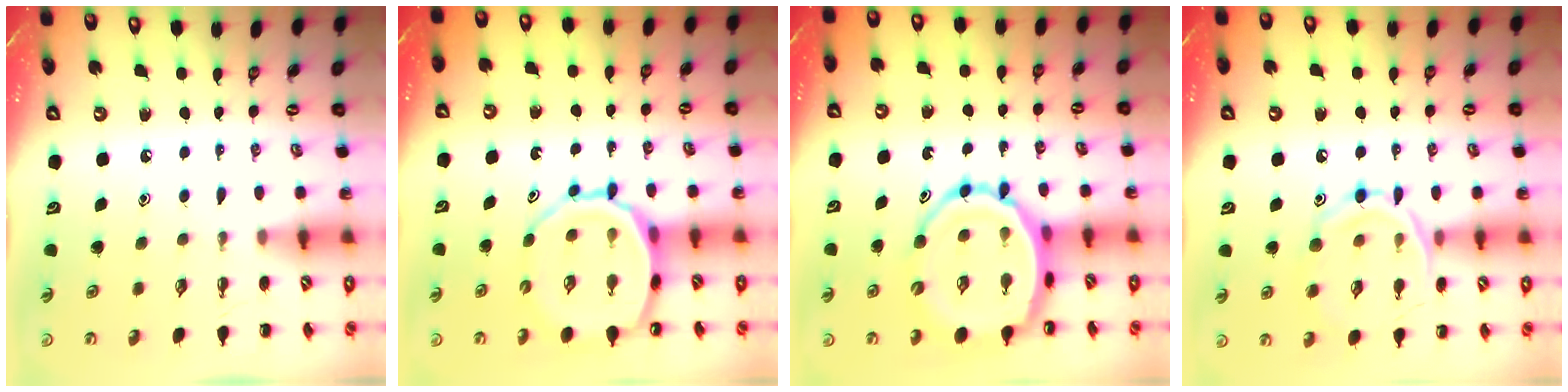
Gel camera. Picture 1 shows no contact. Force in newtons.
{"total": 14.1, "press": 13.5, "slide": 4.1}
{"total": 14.6, "press": 14.2, "slide": 3.5}
{"total": 13.1, "press": 13.1, "slide": 0.8}